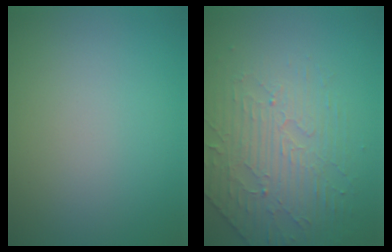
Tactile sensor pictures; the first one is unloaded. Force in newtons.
{"total": 3.9, "press": 3.6, "slide": 1.6}